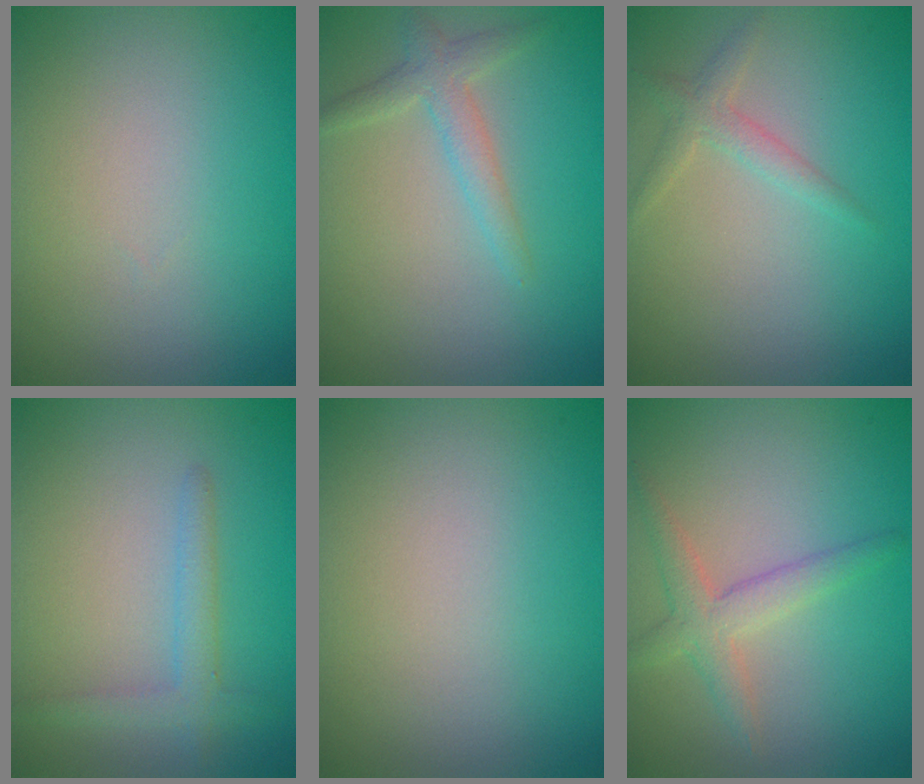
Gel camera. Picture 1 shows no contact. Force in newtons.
{"total": 2.2, "press": 2.2, "slide": 0.1}
{"total": 1.6, "press": 1.6, "slide": 0.0}
{"total": 2.1, "press": 2.1, "slide": 0.1}
{"total": 0.0}
{"total": 2.8, "press": 2.7, "slide": 0.3}